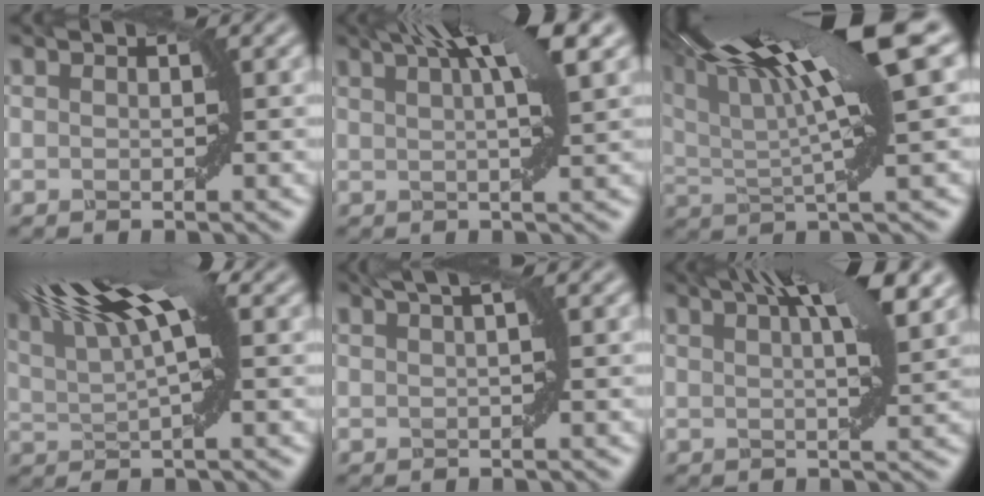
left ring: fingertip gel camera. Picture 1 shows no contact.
{"total": 7.0, "force": [3.5, 1.5, 5.9], "torque": [-0.066, 0.030, 0.039]}
{"total": 16.5, "force": [6.9, 3.7, 14.5], "torque": [-0.240, 0.032, 0.114]}
{"total": 10.0, "force": [4.6, 2.6, 8.6], "torque": [-0.145, 0.029, 0.065]}
{"total": 2.9, "force": [1.6, 0.6, 2.3], "torque": [-0.027, 0.001, 0.014]}
{"total": 8.4, "force": [4.6, 2.5, 6.6], "torque": [-0.068, 0.034, 0.039]}